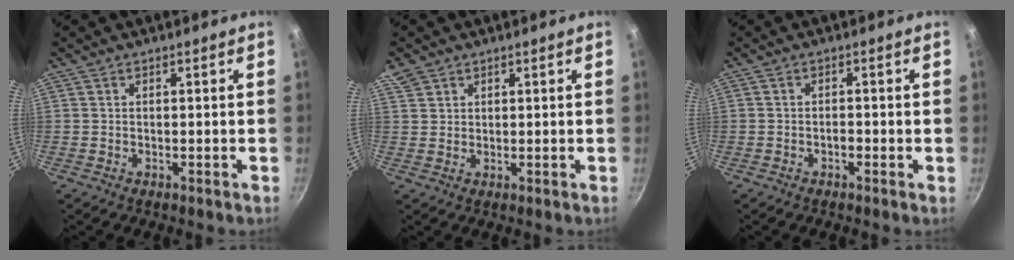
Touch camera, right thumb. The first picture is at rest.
{"total": 3.7, "force": [2.3, 2.7, 1.2], "torque": [-0.011, 0.001, 0.044]}
{"total": 1.0, "force": [-0.6, 0.3, 0.7], "torque": [-0.012, 0.004, -0.015]}